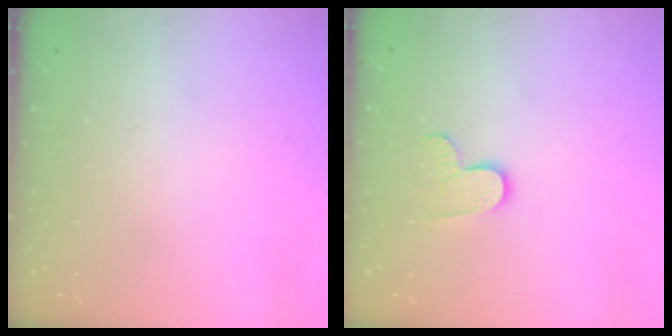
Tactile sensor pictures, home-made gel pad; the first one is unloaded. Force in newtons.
{"total": 6.9, "press": 6.9, "slide": 0.2}